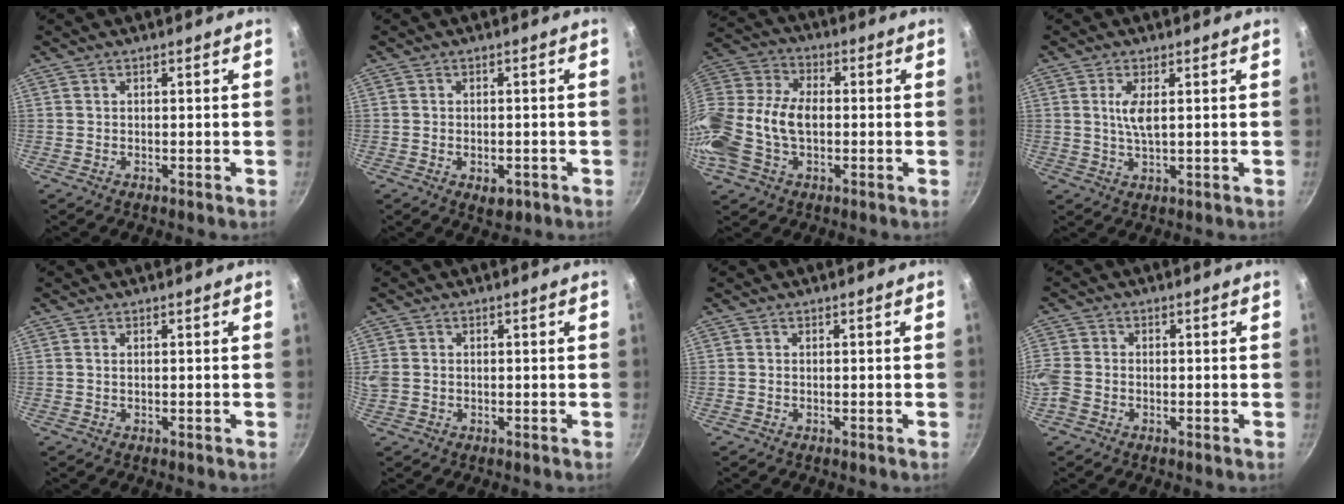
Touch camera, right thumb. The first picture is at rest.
{"total": 3.6, "force": [-1.4, 2.2, 2.5], "torque": [-0.028, 0.003, -0.016]}
{"total": 18.7, "force": [-2.3, 12.6, 13.6], "torque": [-0.285, 0.036, -0.054]}
{"total": 4.2, "force": [0.9, 1.4, 3.8], "torque": [-0.077, -0.003, 0.019]}
{"total": 0.5, "force": [0.1, 0.3, 0.4], "torque": [-0.008, 0.001, 0.002]}
{"total": 3.2, "force": [0.0, 2.7, 1.6], "torque": [-0.034, 0.001, 0.000]}
{"total": 0.0}
{"total": 4.9, "force": [-1.9, 3.7, 2.6], "torque": [-0.064, 0.006, -0.048]}